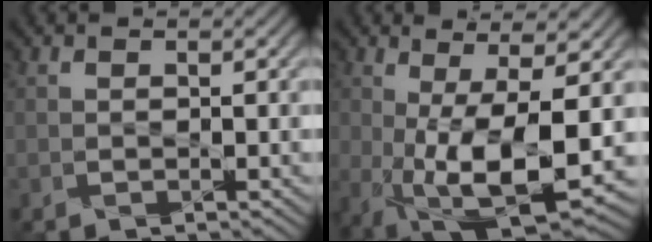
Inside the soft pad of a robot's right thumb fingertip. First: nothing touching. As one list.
[{"total": 12.2, "force": [-1.5, 4.3, 11.3], "torque": [-0.213, -0.013, -0.014]}]